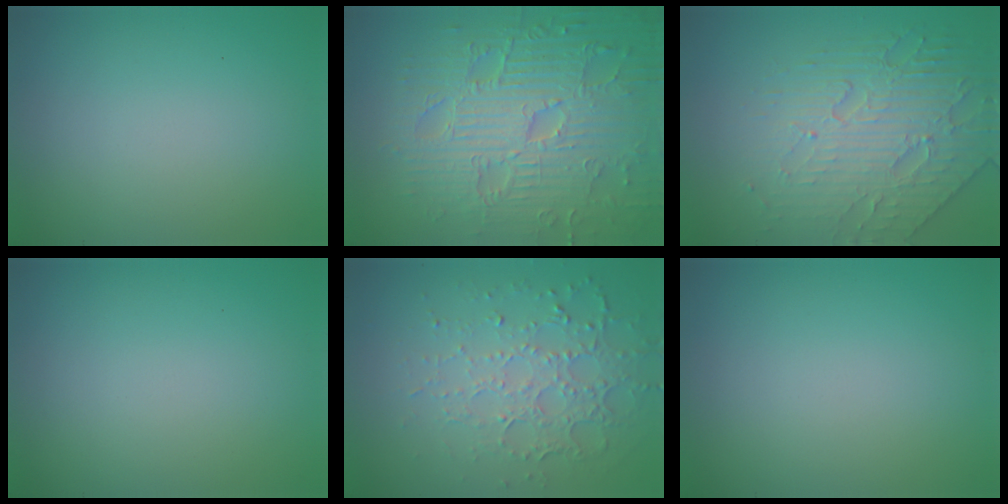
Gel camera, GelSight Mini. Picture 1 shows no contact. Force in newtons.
{"total": 9.4, "press": 6.6, "slide": 6.7}
{"total": 5.5, "press": 4.7, "slide": 2.9}
{"total": 0.0}
{"total": 4.9, "press": 3.4, "slide": 3.5}
{"total": 0.0}